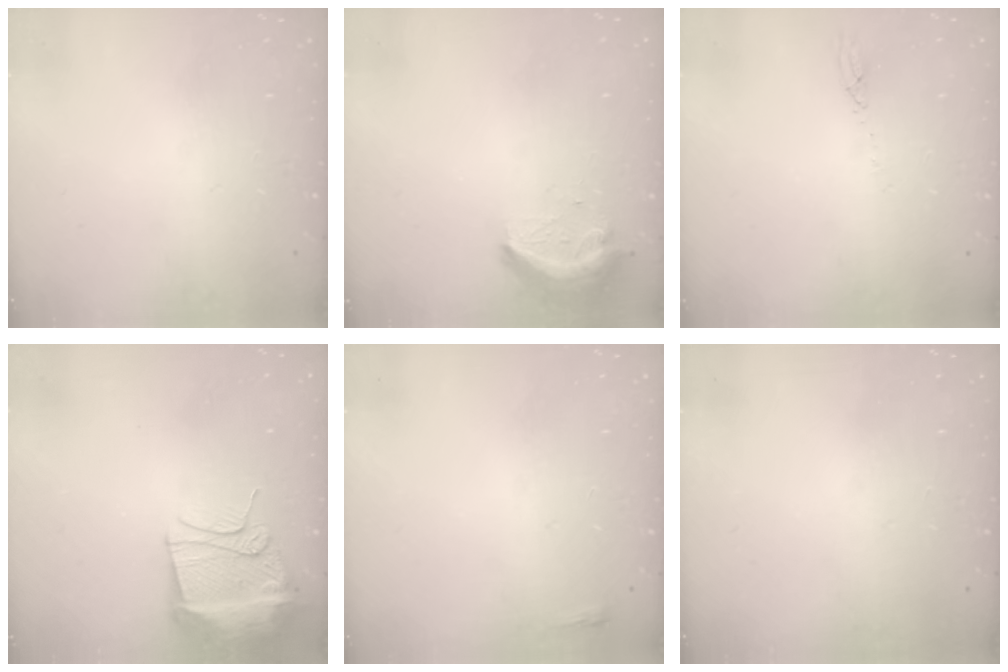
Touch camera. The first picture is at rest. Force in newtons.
{"total": 9.5, "press": 9.5, "slide": 0.6}
{"total": 2.7, "press": 2.7, "slide": 0.2}
{"total": 13.4, "press": 13.4, "slide": 1.3}
{"total": 2.0, "press": 2.0, "slide": 0.5}
{"total": 0.0}